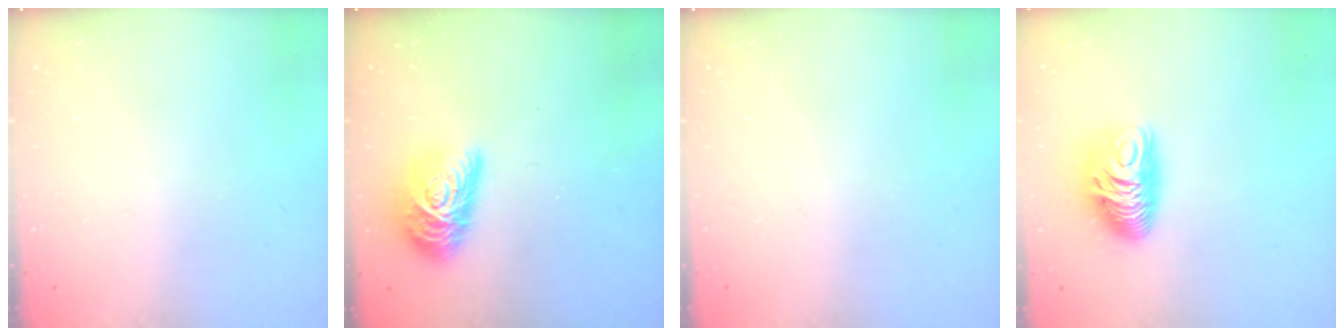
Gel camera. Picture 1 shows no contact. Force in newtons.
{"total": 14.9, "press": 14.9, "slide": 0.7}
{"total": 0.0}
{"total": 10.1, "press": 10.0, "slide": 1.1}